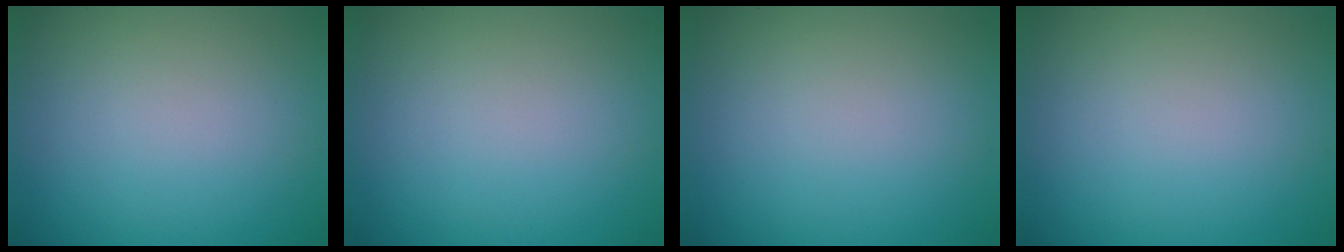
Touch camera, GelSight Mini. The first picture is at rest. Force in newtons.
{"total": 0.0}
{"total": 0.0}
{"total": 0.0}